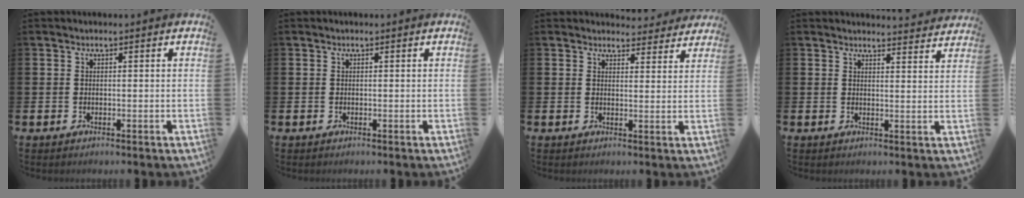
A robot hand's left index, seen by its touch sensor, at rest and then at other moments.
{"total": 0.0}
{"total": 3.4, "force": [3.3, 0.9, 0.0], "torque": [0.010, -0.023, 0.056]}
{"total": 3.1, "force": [3.1, -0.1, -0.2], "torque": [0.006, -0.025, 0.055]}